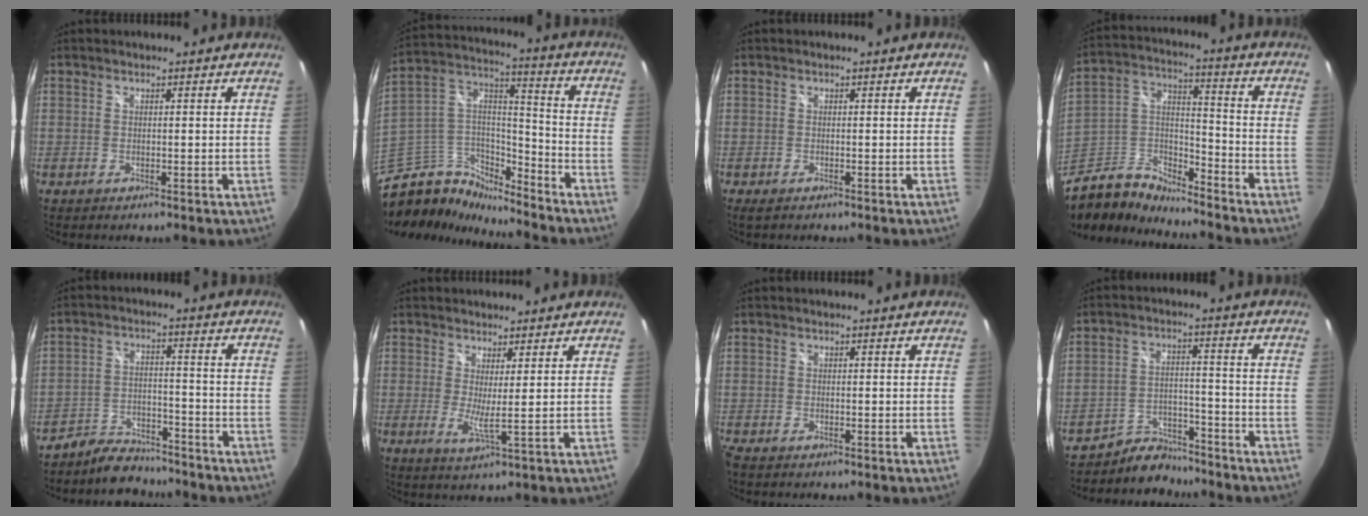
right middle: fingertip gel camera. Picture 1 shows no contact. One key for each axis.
{"total": 16.2, "fx": -13.2, "fy": 6.6, "fz": 6.7, "tx": -0.161, "ty": 0.022, "tz": -0.238}
{"total": 0.6, "fx": -0.4, "fy": 0.3, "fz": 0.3, "tx": -0.008, "ty": -0.004, "tz": -0.009}
{"total": 14.0, "fx": -11.2, "fy": 6.4, "fz": 5.4, "tx": -0.136, "ty": 0.013, "tz": -0.217}
{"total": 9.1, "fx": -8.3, "fy": 3.1, "fz": 1.8, "tx": -0.057, "ty": 0.009, "tz": -0.131}
{"total": 3.5, "fx": 1.3, "fy": -0.5, "fz": 3.2, "tx": -0.057, "ty": -0.010, "tz": 0.018}
{"total": 0.9, "fx": -0.8, "fy": 0.2, "fz": 0.4, "tx": -0.011, "ty": -0.005, "tz": -0.017}
{"total": 8.0, "fx": -7.6, "fy": 2.5, "fz": 0.2, "tx": -0.016, "ty": 0.016, "tz": -0.125}